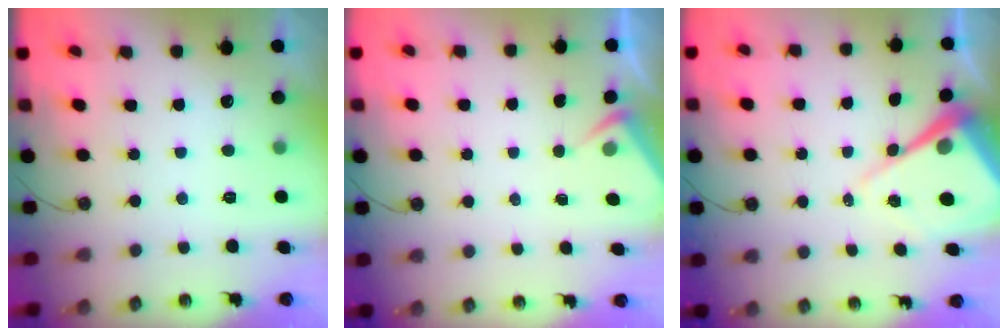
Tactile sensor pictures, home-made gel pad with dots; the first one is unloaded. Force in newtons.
{"total": 3.7, "press": 3.7, "slide": 0.4}
{"total": 12.1, "press": 12.0, "slide": 1.0}